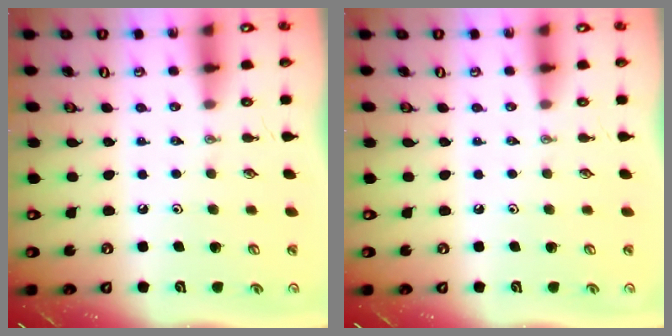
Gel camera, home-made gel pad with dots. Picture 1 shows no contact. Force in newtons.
{"total": 0.0}